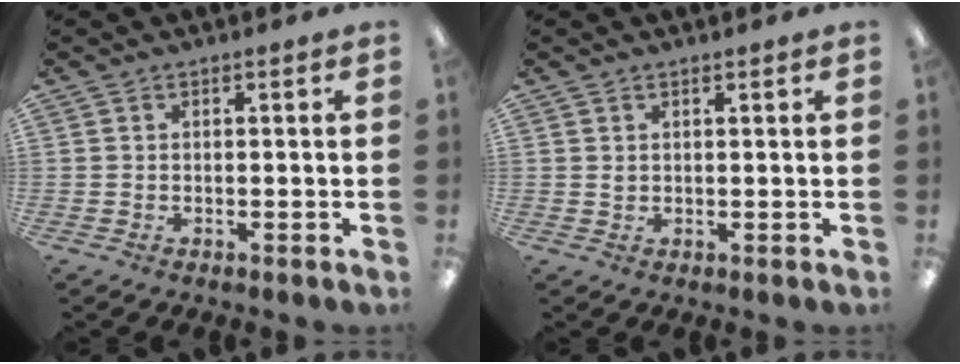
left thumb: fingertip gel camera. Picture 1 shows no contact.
{"total": 0.8, "force": [0.5, 0.5, 0.3], "torque": [-0.007, 0.001, 0.010]}